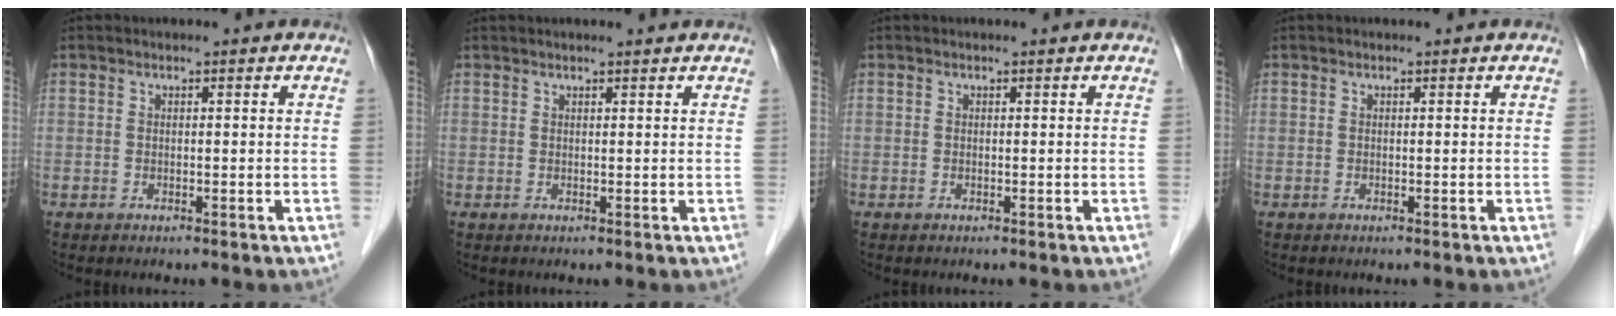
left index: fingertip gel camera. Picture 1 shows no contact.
{"total": 1.7, "force": [1.6, -0.2, 0.6], "torque": [-0.009, 0.009, 0.026]}
{"total": 0.0}
{"total": 0.0}